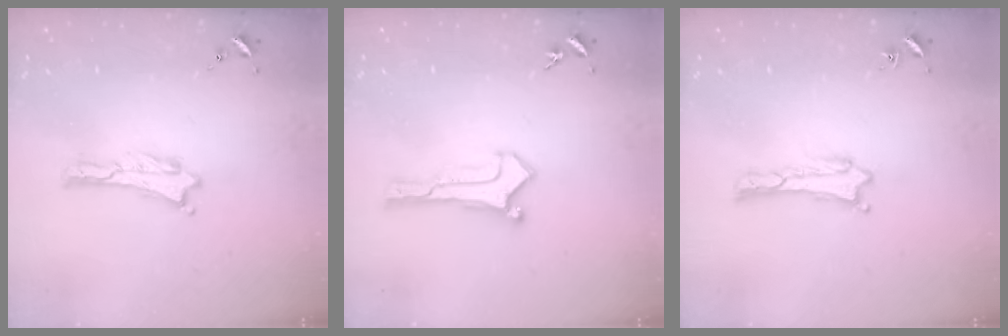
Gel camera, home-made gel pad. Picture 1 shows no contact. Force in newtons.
{"total": 0.6, "press": 0.6, "slide": 0.0}
{"total": 0.0}